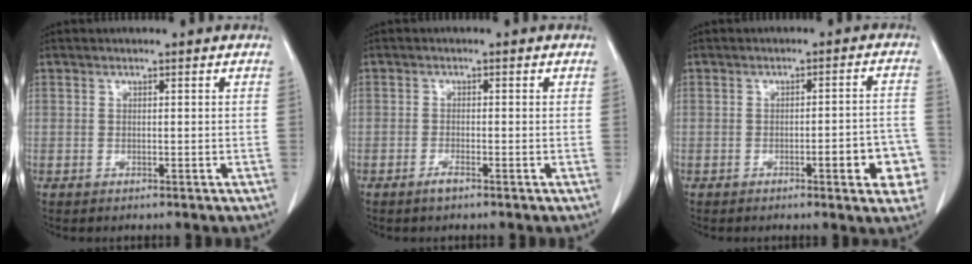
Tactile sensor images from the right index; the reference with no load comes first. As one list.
[{"total": 1.4, "force": [-1.0, 0.2, 0.9], "torque": [-0.015, 0.000, -0.019]}, {"total": 7.8, "force": [-3.1, 1.5, 7.0], "torque": [-0.074, 0.013, -0.037]}]